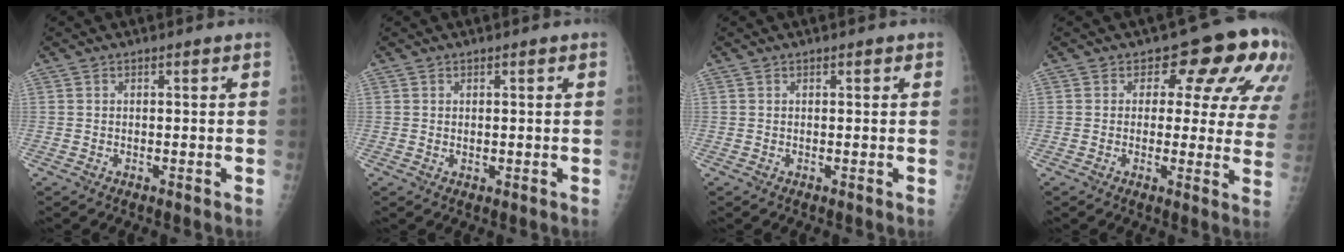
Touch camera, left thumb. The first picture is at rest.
{"total": 0.7, "force": [0.2, 0.5, 0.5], "torque": [-0.006, -0.002, 0.005]}
{"total": 0.5, "force": [0.3, 0.3, 0.3], "torque": [-0.003, -0.001, 0.002]}
{"total": 13.2, "force": [5.7, 7.4, 9.4], "torque": [-0.059, -0.020, 0.048]}